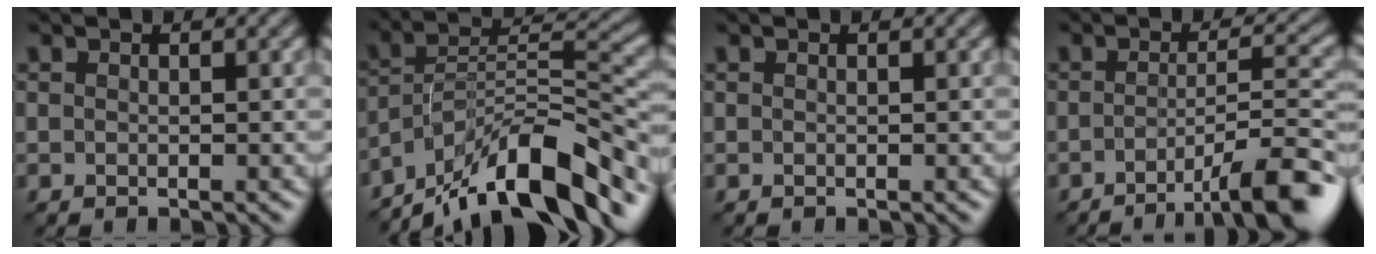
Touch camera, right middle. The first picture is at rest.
{"total": 12.5, "force": [-9.7, 3.2, 7.3], "torque": [-0.112, 0.023, -0.176]}
{"total": 0.0}
{"total": 8.1, "force": [-4.5, 1.6, 6.6], "torque": [-0.077, 0.007, -0.073]}